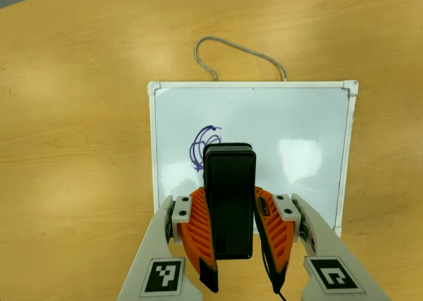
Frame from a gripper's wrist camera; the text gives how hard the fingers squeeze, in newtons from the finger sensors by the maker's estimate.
{"total": 7.6, "left": 5.8, "right": 9.3}